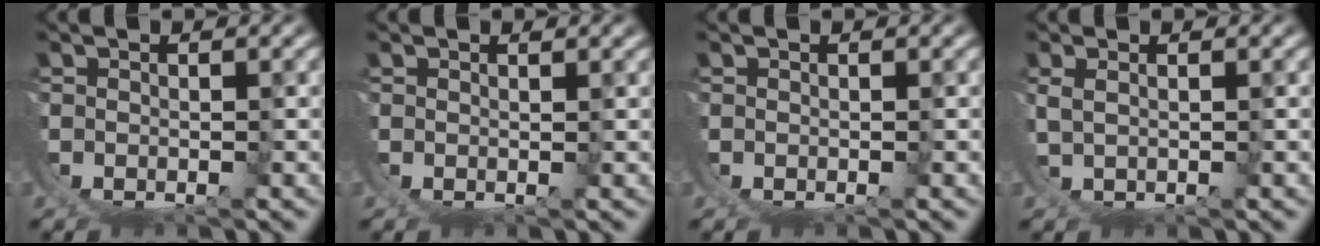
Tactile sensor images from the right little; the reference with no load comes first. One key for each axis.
{"total": 1.1, "fx": 0.9, "fy": -0.5, "fz": 0.2, "tx": 0.001, "ty": 0.002, "tz": 0.016}
{"total": 0.0}
{"total": 1.6, "fx": 1.0, "fy": -1.0, "fz": 0.8, "tx": -0.018, "ty": 0.001, "tz": 0.029}